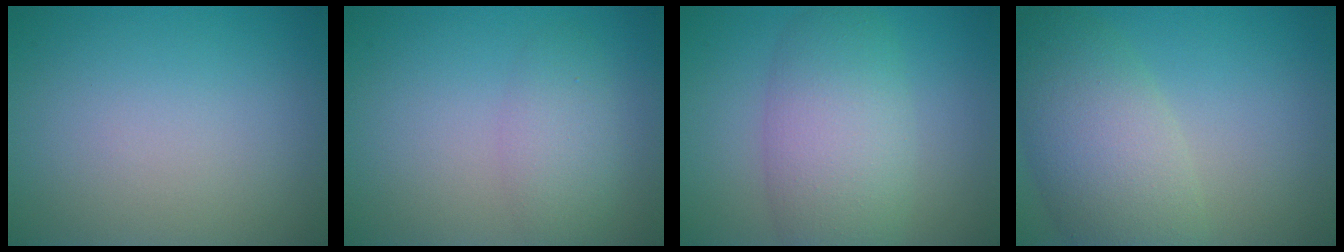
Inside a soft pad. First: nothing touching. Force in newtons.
{"total": 1.8, "press": 1.8, "slide": 0.2}
{"total": 6.5, "press": 6.5, "slide": 0.2}
{"total": 7.0, "press": 7.0, "slide": 0.5}